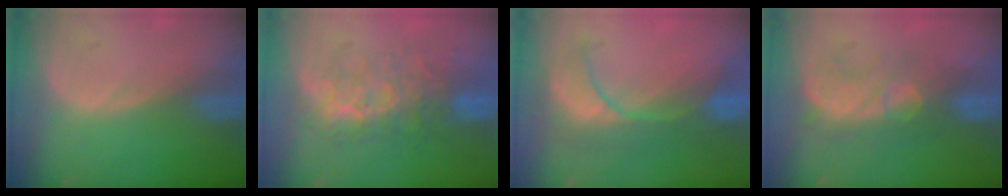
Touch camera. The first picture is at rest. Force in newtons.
{"total": 8.2, "press": 8.0, "slide": 1.8}
{"total": 8.0, "press": 7.9, "slide": 1.6}
{"total": 8.3, "press": 7.6, "slide": 3.3}